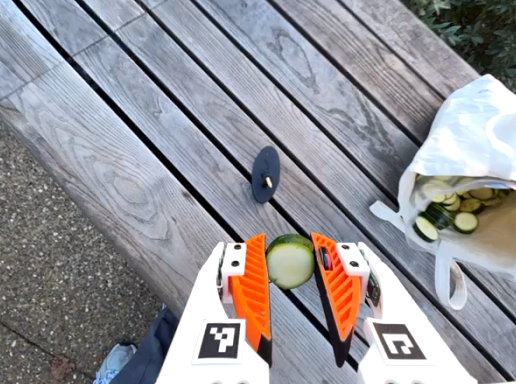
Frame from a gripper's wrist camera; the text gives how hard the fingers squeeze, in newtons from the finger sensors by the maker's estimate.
{"total": 9.0, "left": 9.9, "right": 8.2}